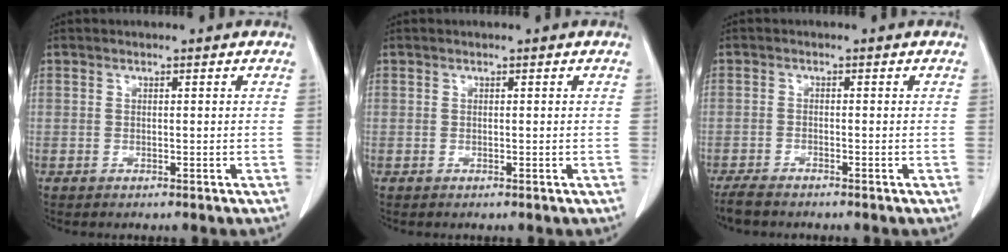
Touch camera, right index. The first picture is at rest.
{"total": 0.0}
{"total": 3.2, "force": [-2.8, 0.5, 1.5], "torque": [-0.028, -0.008, -0.047]}